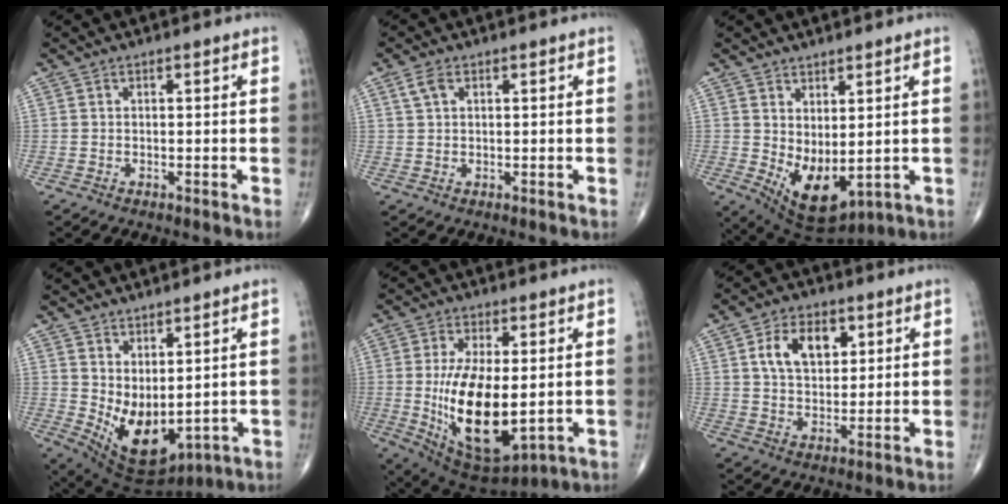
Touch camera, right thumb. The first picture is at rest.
{"total": 2.5, "force": [1.1, 1.4, 1.7], "torque": [-0.037, 0.008, 0.025]}
{"total": 9.9, "force": [0.1, 4.9, 8.6], "torque": [-0.136, -0.020, 0.029]}
{"total": 11.1, "force": [1.0, 5.9, 9.4], "torque": [-0.148, -0.028, 0.049]}
{"total": 17.0, "force": [-1.1, 7.6, 15.2], "torque": [-0.268, -0.025, 0.002]}
{"total": 9.2, "force": [3.2, 5.8, 6.4], "torque": [-0.086, -0.009, 0.056]}